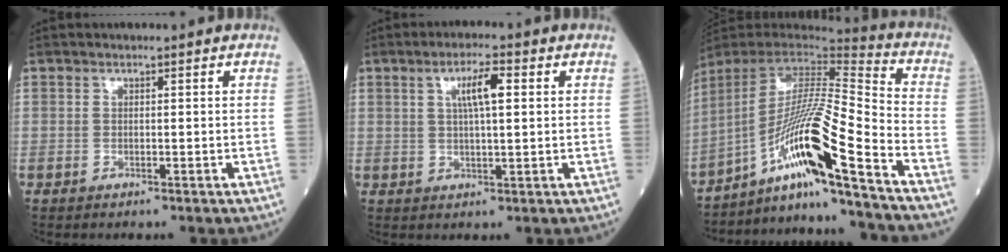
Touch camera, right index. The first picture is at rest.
{"total": 5.3, "force": [1.6, 0.8, 4.9], "torque": [-0.090, 0.007, 0.029]}
{"total": 17.2, "force": [-10.8, -1.7, 13.3], "torque": [-0.252, -0.004, -0.199]}